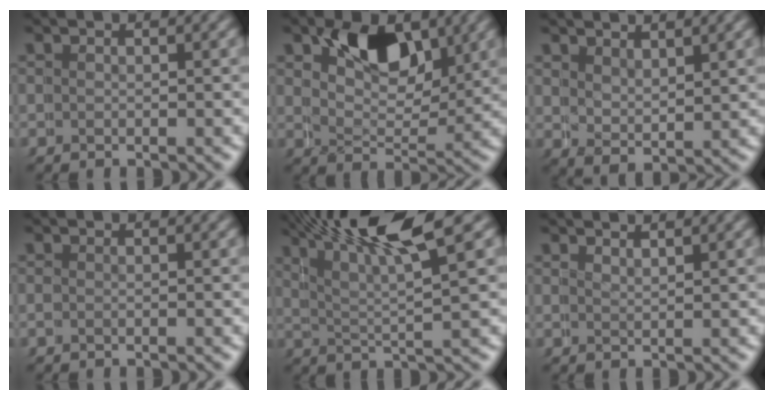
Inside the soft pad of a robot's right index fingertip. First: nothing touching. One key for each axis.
{"total": 6.6, "fx": 4.3, "fy": 3.7, "fz": 3.5, "tx": -0.065, "ty": -0.015, "tz": 0.076}
{"total": 2.7, "fx": 2.5, "fy": 0.8, "fz": 0.7, "tx": -0.022, "ty": -0.011, "tz": 0.050}
{"total": 0.5, "fx": -0.2, "fy": -0.1, "fz": 0.5, "tx": -0.005, "ty": 0.000, "tz": -0.004}
{"total": 9.6, "fx": 6.7, "fy": 1.7, "fz": 6.7, "tx": -0.111, "ty": 0.022, "tz": 0.101}
{"total": 1.9, "fx": 1.7, "fy": -0.9, "fz": -0.2, "tx": 0.006, "ty": -0.006, "tz": 0.034}